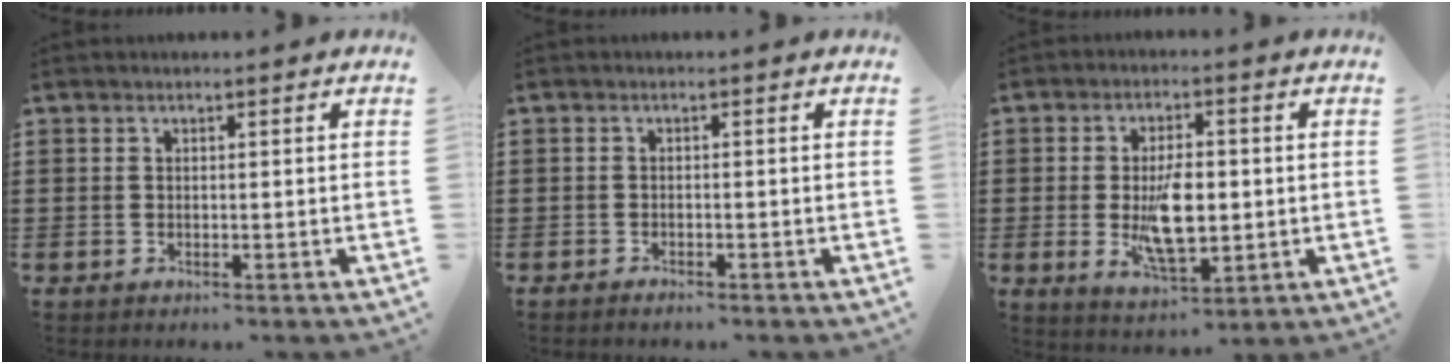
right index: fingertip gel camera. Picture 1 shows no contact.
{"total": 0.8, "force": [-0.8, -0.1, 0.1], "torque": [-0.005, -0.004, -0.015]}
{"total": 8.7, "force": [-0.6, 3.9, 7.7], "torque": [-0.141, -0.008, -0.015]}